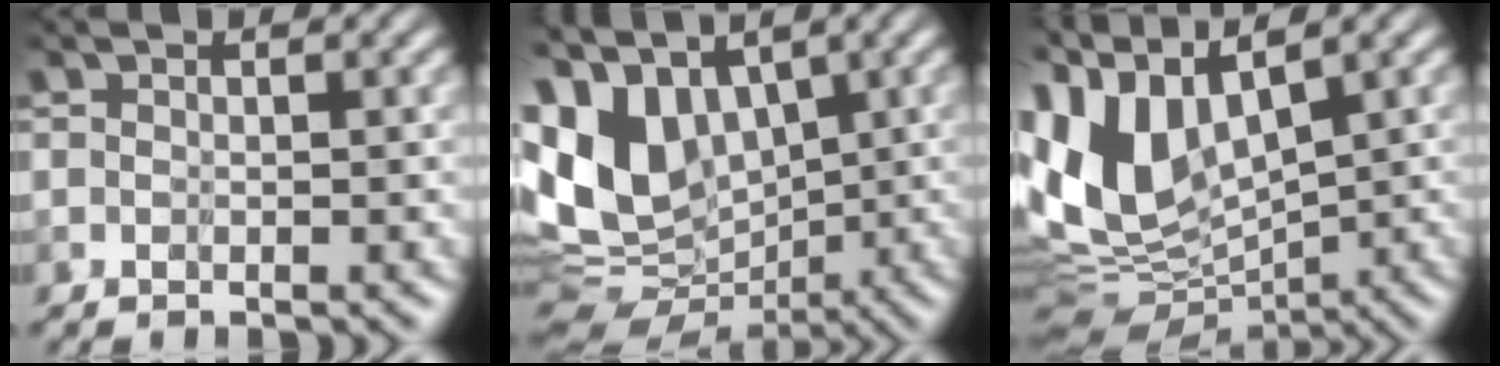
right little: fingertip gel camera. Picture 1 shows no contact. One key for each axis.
{"total": 6.6, "fx": 2.2, "fy": 4.1, "fz": 4.6, "tx": -0.117, "ty": -0.014, "tz": 0.032}
{"total": 7.0, "fx": 3.3, "fy": 3.0, "fz": 5.4, "tx": -0.157, "ty": -0.006, "tz": 0.057}